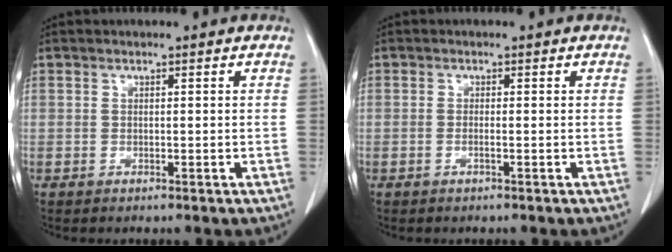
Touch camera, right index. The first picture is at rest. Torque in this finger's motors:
{"motor_torque": [-0.07, -0.08, -0.08, -0.01]}